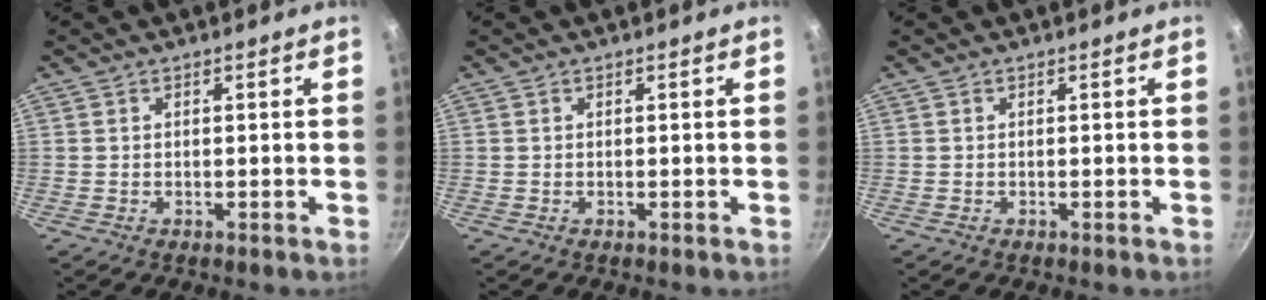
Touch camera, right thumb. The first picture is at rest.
{"total": 0.0}
{"total": 0.0}